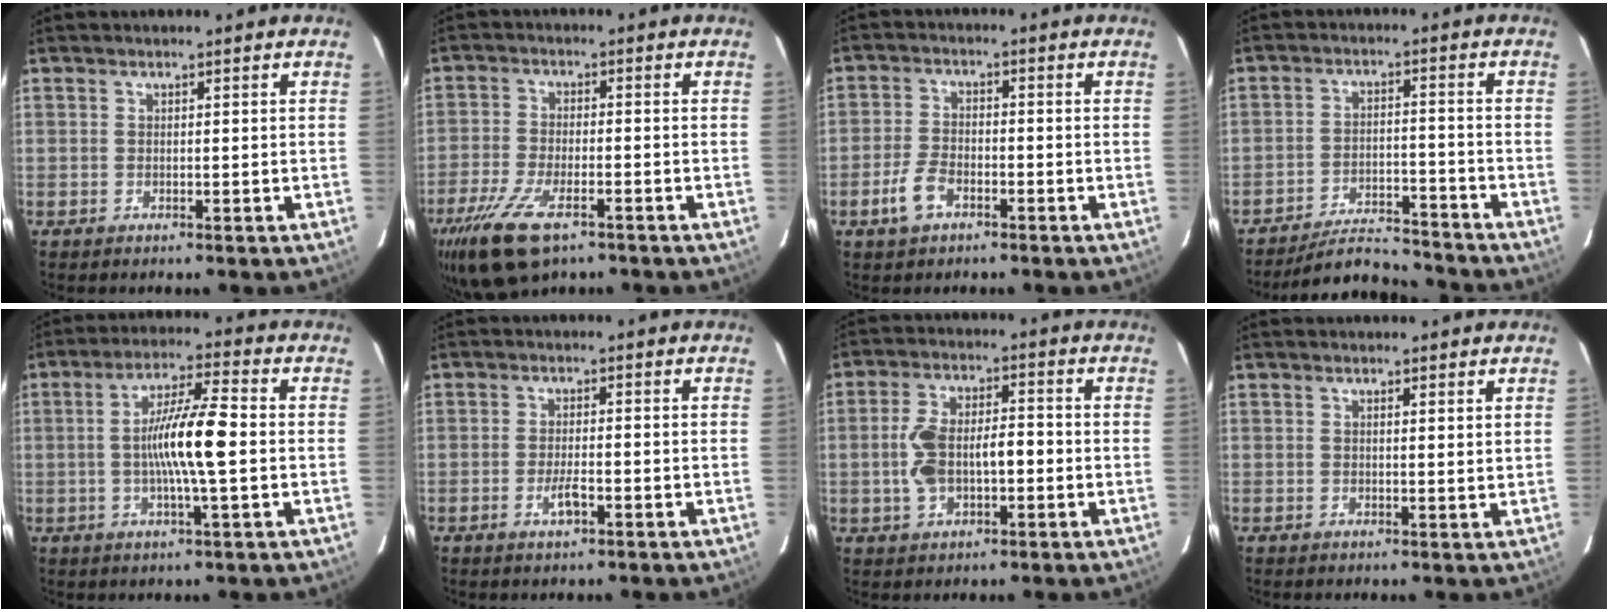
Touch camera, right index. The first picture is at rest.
{"total": 10.6, "force": [-6.8, 3.5, 7.3], "torque": [-0.145, -0.021, -0.117]}
{"total": 4.7, "force": [-2.5, 2.4, 3.1], "torque": [-0.077, -0.001, -0.047]}
{"total": 8.6, "force": [-8.5, 0.8, 0.8], "torque": [-0.014, 0.005, -0.142]}
{"total": 10.0, "force": [-0.6, 0.4, 10.0], "torque": [-0.181, 0.004, -0.020]}
{"total": 2.7, "force": [-1.2, 0.6, 2.4], "torque": [-0.048, -0.001, -0.021]}
{"total": 8.6, "force": [-1.1, 3.9, 7.6], "torque": [-0.155, 0.026, -0.017]}
{"total": 1.6, "force": [1.3, 0.1, 0.9], "torque": [-0.018, -0.002, 0.014]}